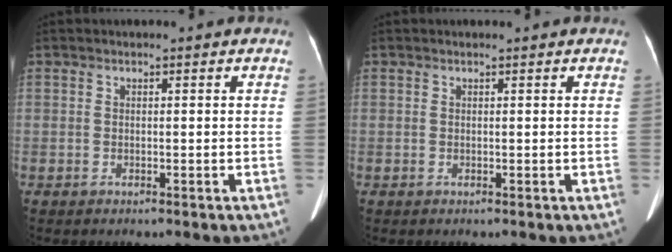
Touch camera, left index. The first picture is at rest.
{"total": 0.8, "force": [0.7, -0.1, 0.3], "torque": [-0.007, 0.008, 0.014]}